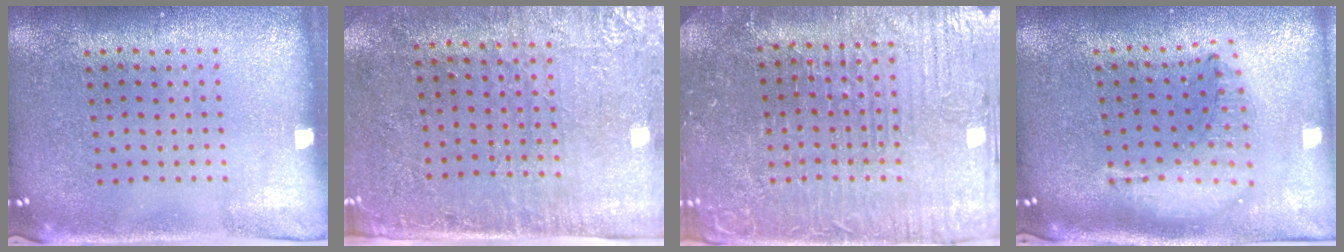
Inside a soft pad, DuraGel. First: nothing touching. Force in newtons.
{"total": 2.8, "press": 2.4, "slide": 1.4}
{"total": 4.5, "press": 4.3, "slide": 1.3}
{"total": 1.5, "press": 1.3, "slide": 0.7}